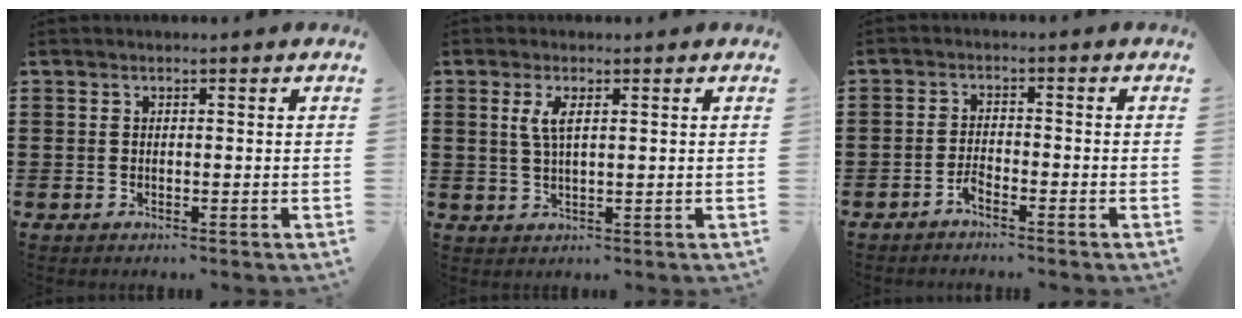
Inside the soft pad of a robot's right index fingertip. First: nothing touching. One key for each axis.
{"total": 3.2, "fx": 1.1, "fy": 1.0, "fz": 2.9, "tx": -0.060, "ty": 0.005, "tz": 0.017}
{"total": 2.2, "fx": -1.9, "fy": 0.2, "fz": 1.0, "tx": -0.021, "ty": 0.003, "tz": -0.038}